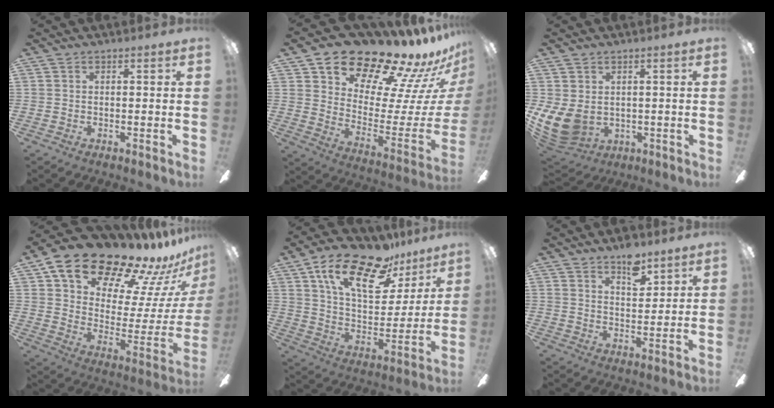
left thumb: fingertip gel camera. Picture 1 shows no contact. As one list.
[{"total": 20.0, "force": [17.1, 7.2, 7.4], "torque": [-0.110, -0.142, 0.293]}, {"total": 8.7, "force": [0.1, 6.6, 5.7], "torque": [-0.138, -0.012, 0.006]}, {"total": 22.1, "force": [17.5, 8.8, 10.3], "torque": [-0.164, -0.129, 0.305]}, {"total": 22.1, "force": [14.4, 9.4, 13.9], "torque": [-0.229, -0.080, 0.245]}, {"total": 7.3, "force": [5.4, 3.4, 3.5], "torque": [-0.035, -0.032, 0.091]}]